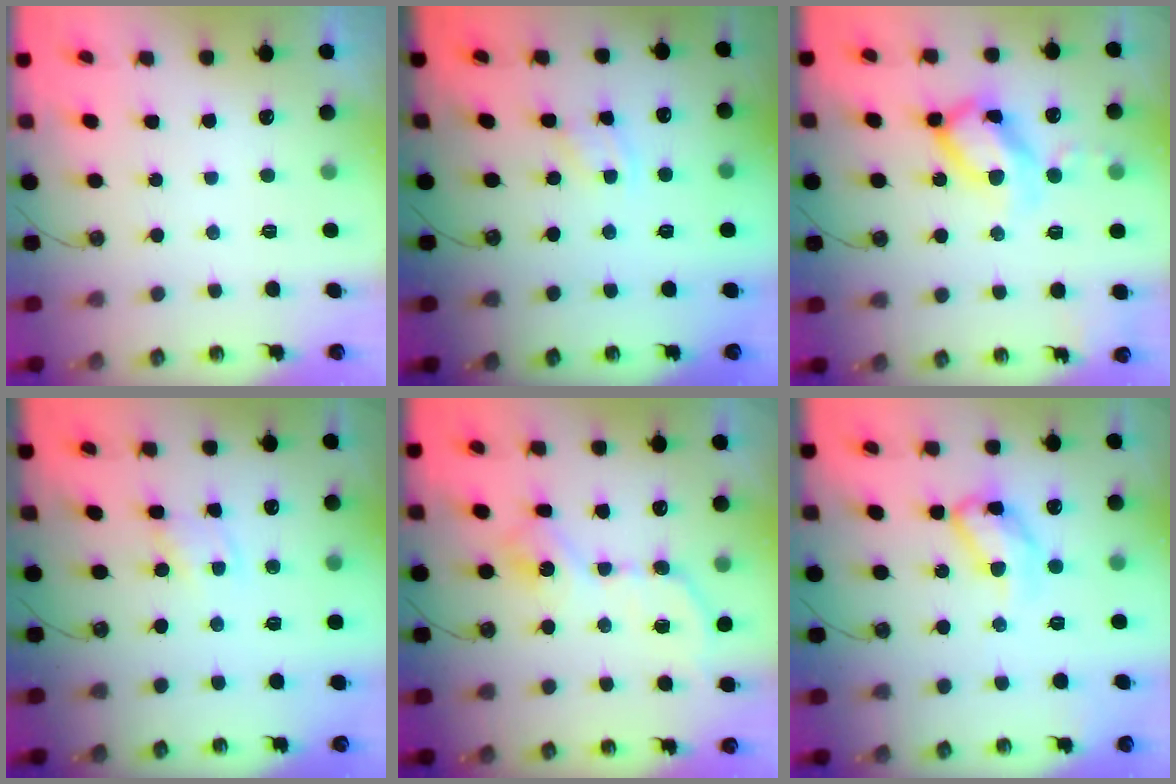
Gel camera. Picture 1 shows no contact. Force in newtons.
{"total": 2.9, "press": 2.9, "slide": 0.4}
{"total": 15.9, "press": 15.9, "slide": 1.3}
{"total": 2.8, "press": 2.8, "slide": 0.3}
{"total": 11.3, "press": 11.3, "slide": 0.4}
{"total": 12.7, "press": 12.7, "slide": 1.0}